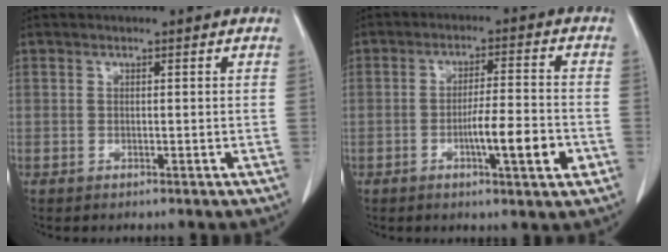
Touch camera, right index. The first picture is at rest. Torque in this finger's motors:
{"motor_torque": [1.00, -0.54, 0.40, 0.13]}